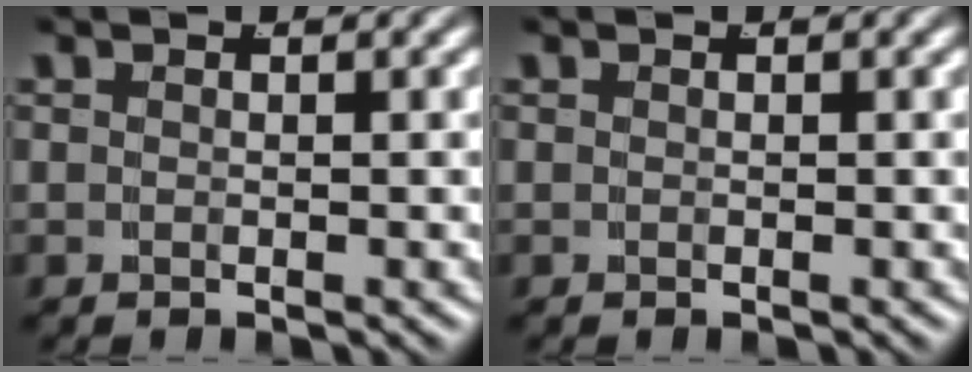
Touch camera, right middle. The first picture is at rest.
{"total": 0.0}